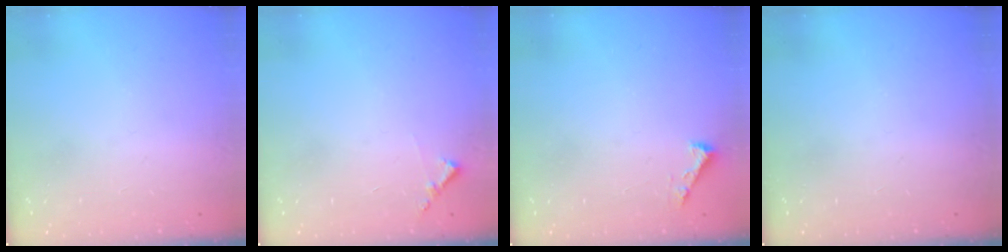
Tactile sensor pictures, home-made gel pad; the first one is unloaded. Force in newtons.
{"total": 5.8, "press": 5.8, "slide": 0.4}
{"total": 2.3, "press": 2.3, "slide": 0.3}
{"total": 0.0}